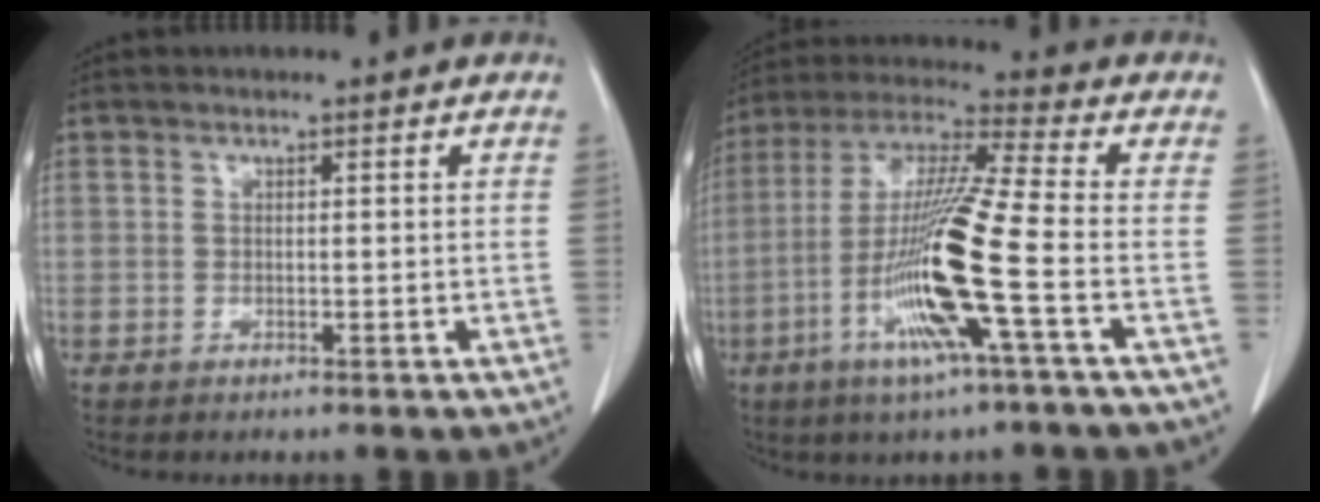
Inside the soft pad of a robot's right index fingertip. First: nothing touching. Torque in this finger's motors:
{"motor_torque": [2.14, 0.00, 0.51, 0.21]}